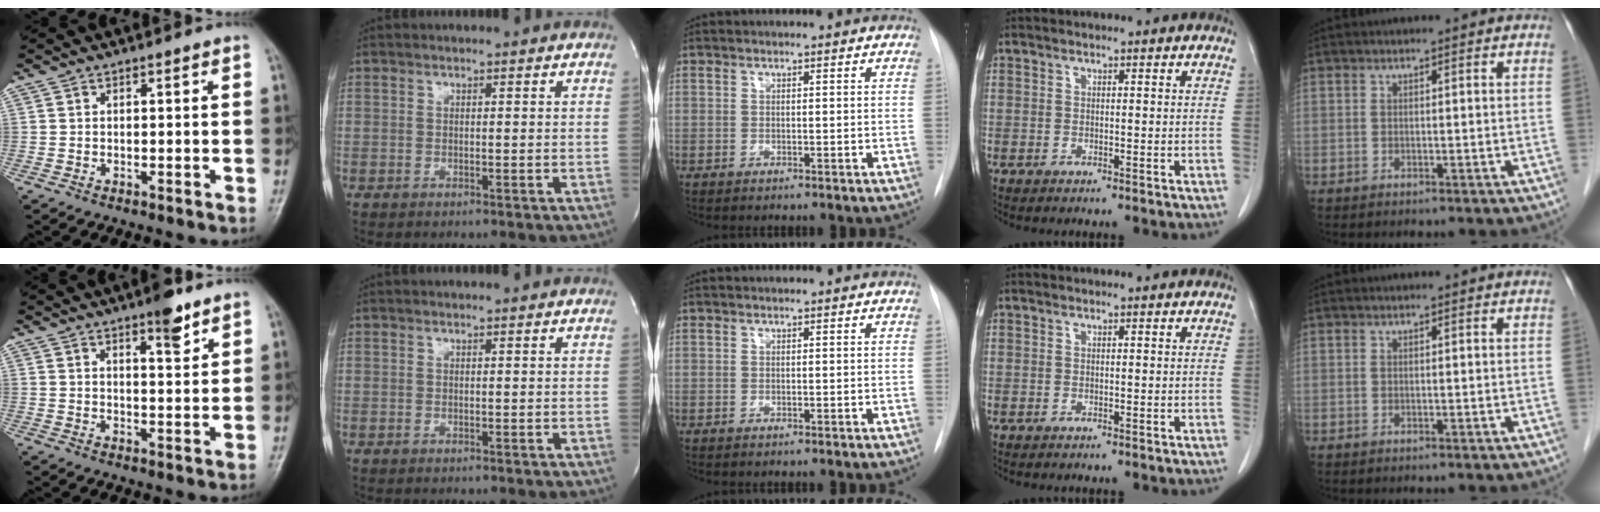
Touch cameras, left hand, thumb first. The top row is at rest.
{"thumb": {"total": 5.4, "force": [3.7, 1.4, 3.7], "torque": [-0.043, -0.024, 0.052]}}